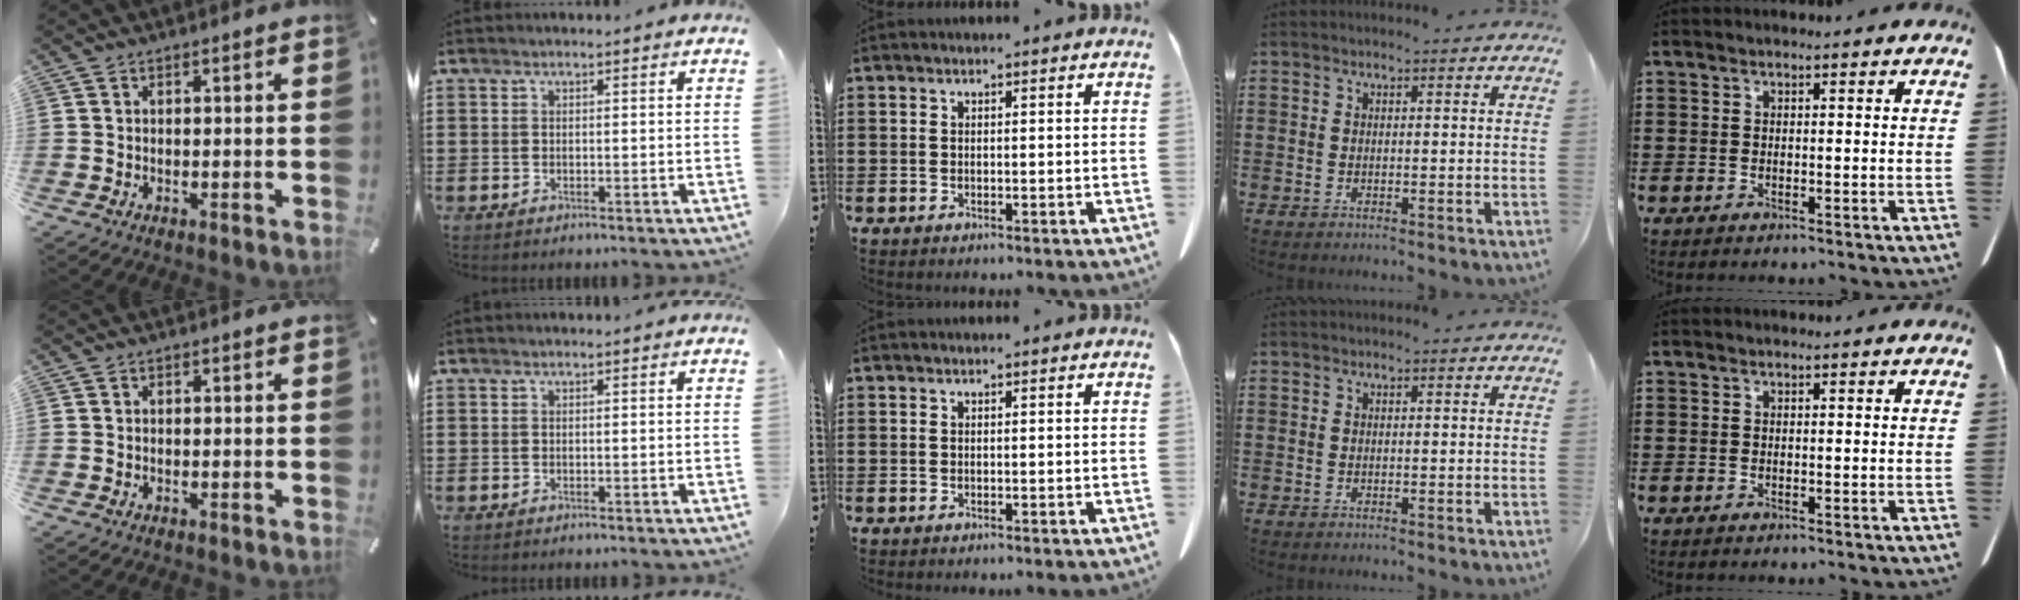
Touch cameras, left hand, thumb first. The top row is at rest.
{}